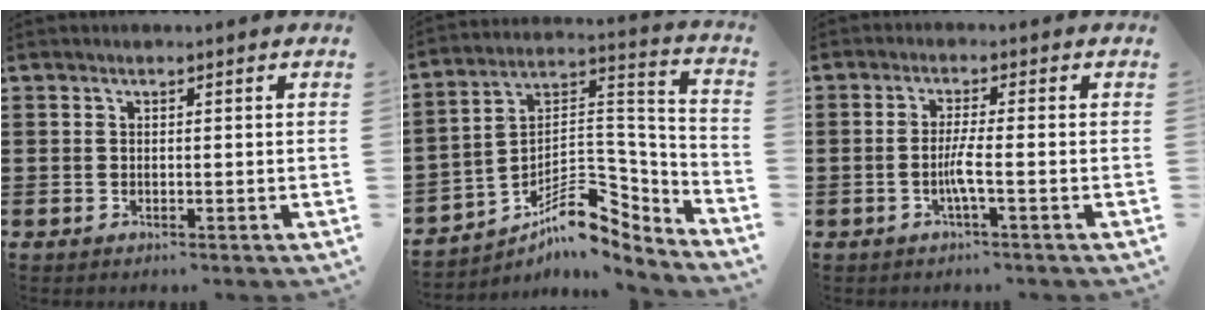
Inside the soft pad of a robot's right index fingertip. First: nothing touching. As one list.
[{"total": 9.9, "force": [-5.9, 5.6, 5.7], "torque": [-0.076, -0.001, -0.109]}, {"total": 3.4, "force": [-1.1, -0.2, 3.2], "torque": [-0.072, -0.012, -0.027]}]